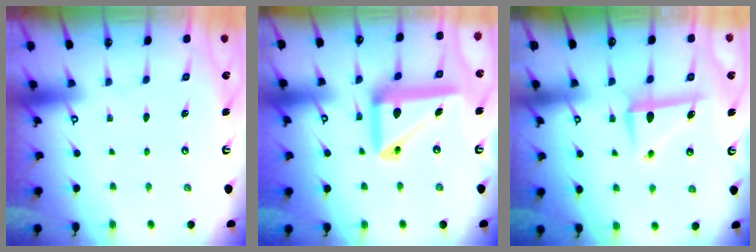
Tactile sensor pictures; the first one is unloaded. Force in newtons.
{"total": 17.4, "press": 17.1, "slide": 2.8}
{"total": 7.9, "press": 7.8, "slide": 1.0}